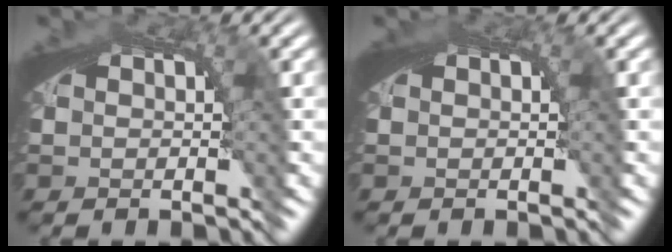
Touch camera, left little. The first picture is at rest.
{"total": 0.8, "force": [0.3, 0.3, 0.6], "torque": [-0.008, 0.004, 0.003]}